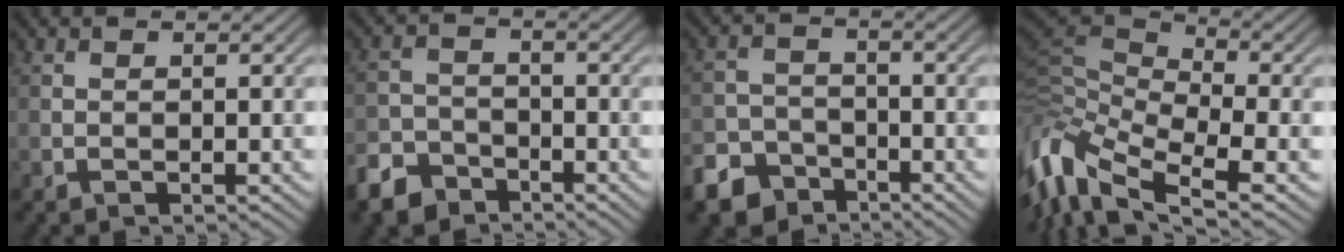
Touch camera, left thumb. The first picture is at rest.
{"total": 5.5, "force": [-4.3, 3.0, 1.8], "torque": [-0.041, -0.004, -0.093]}
{"total": 6.4, "force": [-4.6, 3.9, 2.0], "torque": [-0.040, -0.009, -0.097]}
{"total": 12.7, "force": [-3.6, 5.7, 10.8], "torque": [-0.264, 0.003, -0.072]}